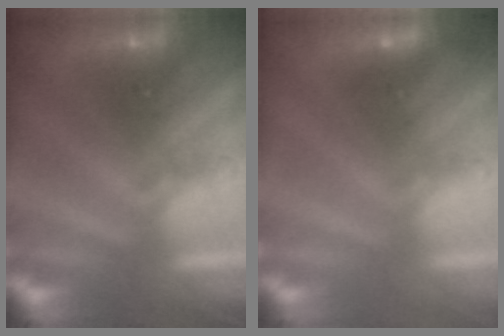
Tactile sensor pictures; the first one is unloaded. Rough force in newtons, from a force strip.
{"total": 2.4}